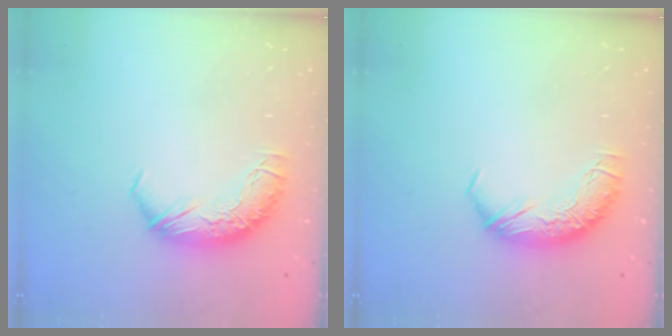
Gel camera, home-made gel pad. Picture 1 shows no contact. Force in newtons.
{"total": 0.0}